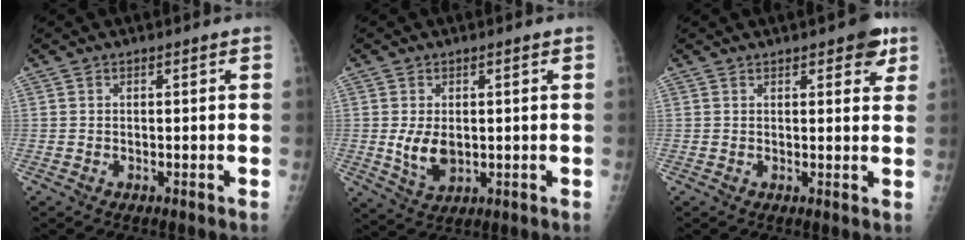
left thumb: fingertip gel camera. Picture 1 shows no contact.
{"total": 5.6, "force": [0.0, 3.6, 4.3], "torque": [-0.071, -0.013, 0.011]}
{"total": 4.9, "force": [2.8, 2.1, 3.4], "torque": [-0.020, -0.009, 0.028]}